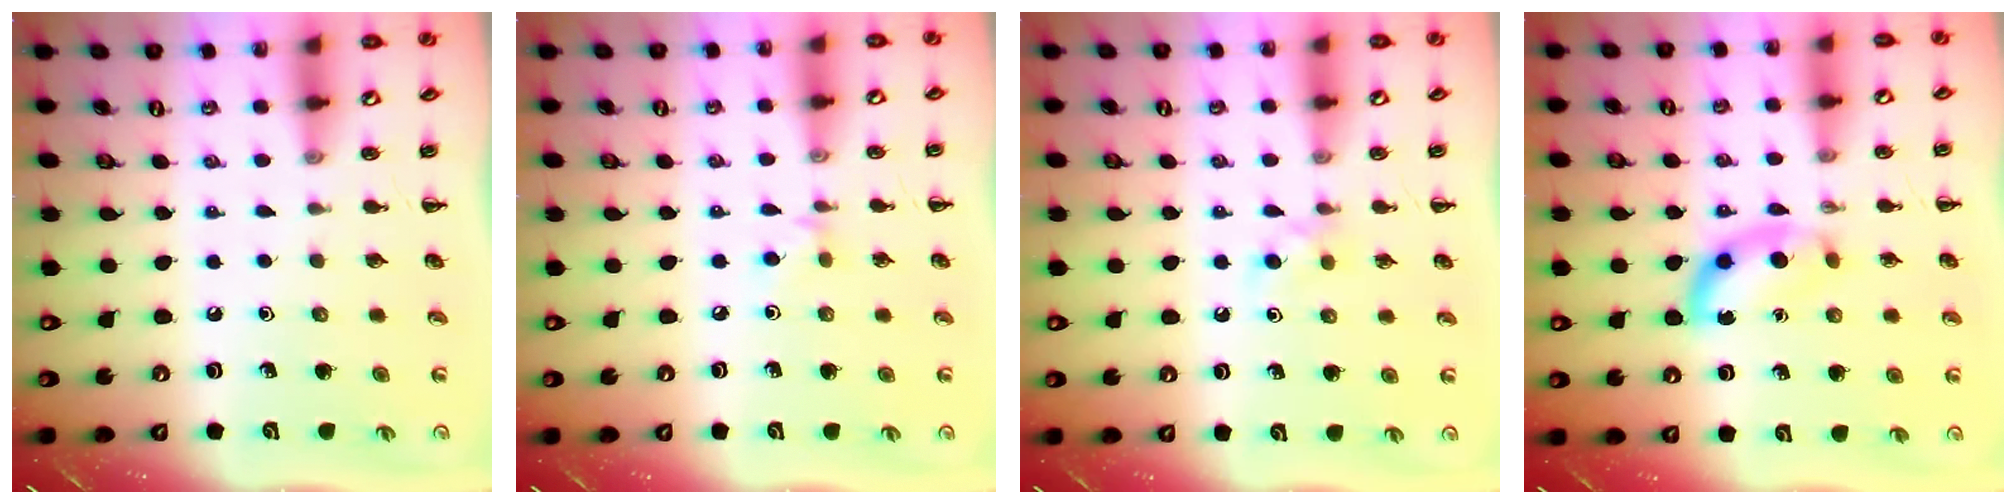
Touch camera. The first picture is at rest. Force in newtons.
{"total": 4.0, "press": 3.7, "slide": 1.4}
{"total": 4.4, "press": 3.9, "slide": 2.0}
{"total": 7.9, "press": 7.9, "slide": 0.5}